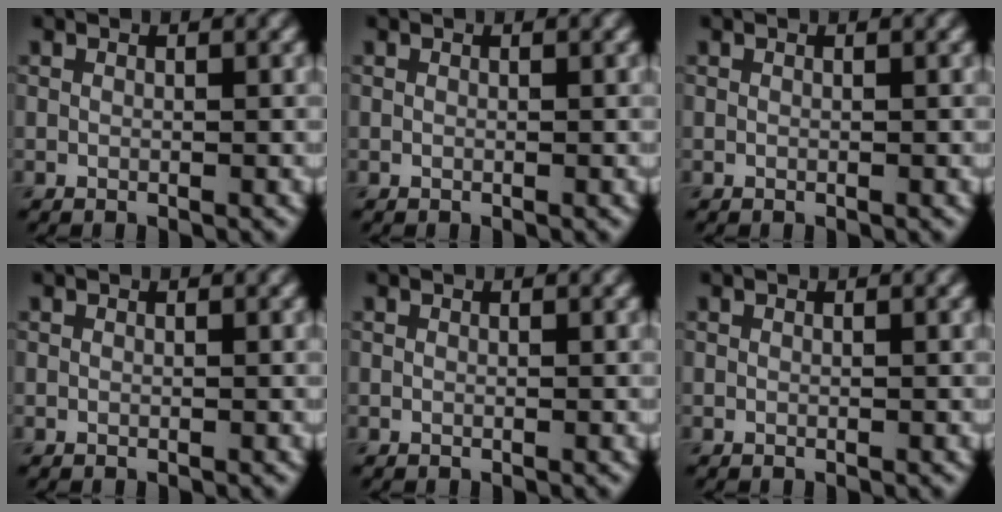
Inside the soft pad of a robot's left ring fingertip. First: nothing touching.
{"total": 0.0}
{"total": 0.0}
{"total": 0.0}
{"total": 0.0}
{"total": 0.0}